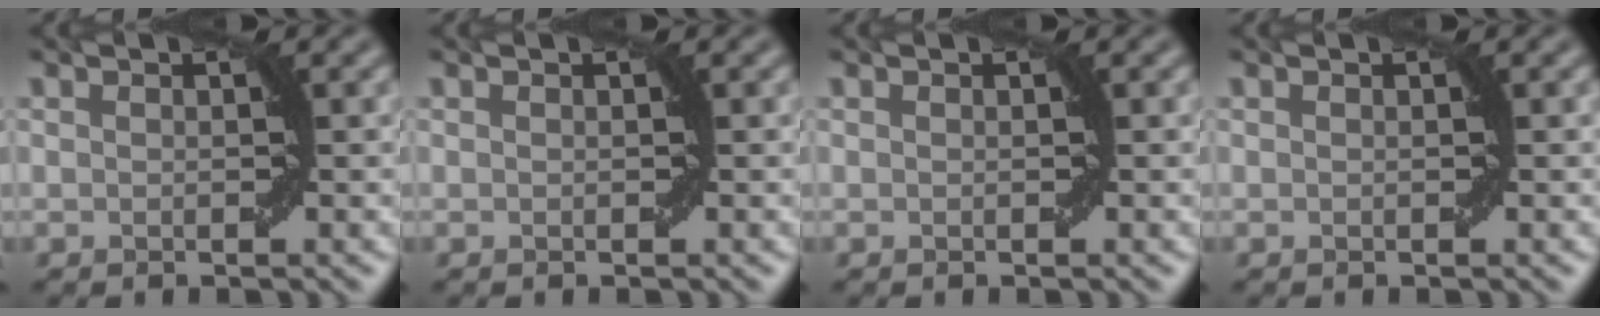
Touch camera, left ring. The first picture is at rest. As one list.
[{"total": 0.0}, {"total": 0.0}, {"total": 0.0}]